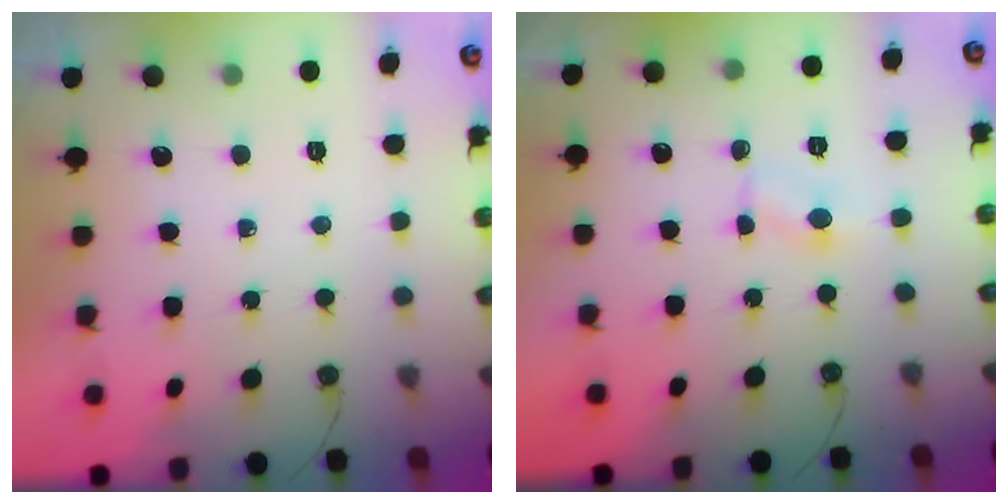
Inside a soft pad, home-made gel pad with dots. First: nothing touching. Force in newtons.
{"total": 2.1, "press": 2.1, "slide": 0.2}